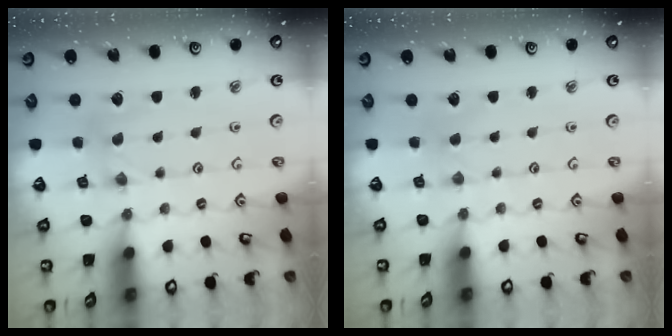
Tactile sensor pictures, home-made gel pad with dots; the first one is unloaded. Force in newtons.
{"total": 0.0}